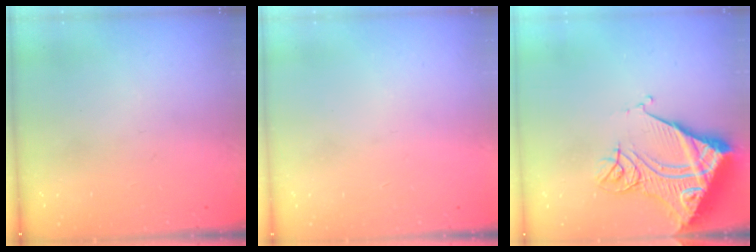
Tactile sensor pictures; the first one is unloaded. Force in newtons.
{"total": 1.5, "press": 1.5, "slide": 0.1}
{"total": 17.3, "press": 17.2, "slide": 2.1}